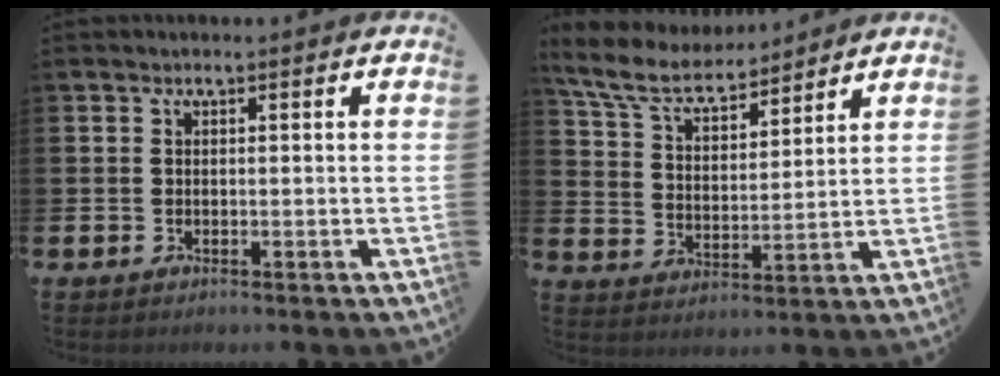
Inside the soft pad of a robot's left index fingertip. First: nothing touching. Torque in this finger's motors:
{"motor_torque": [1.00, -1.14, 0.23, 0.15]}